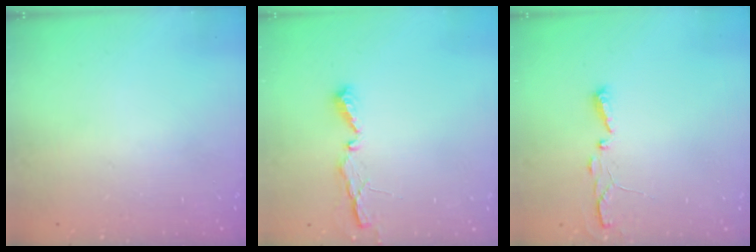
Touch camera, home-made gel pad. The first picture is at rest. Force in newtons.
{"total": 4.5, "press": 4.5, "slide": 0.4}
{"total": 3.5, "press": 3.5, "slide": 0.5}